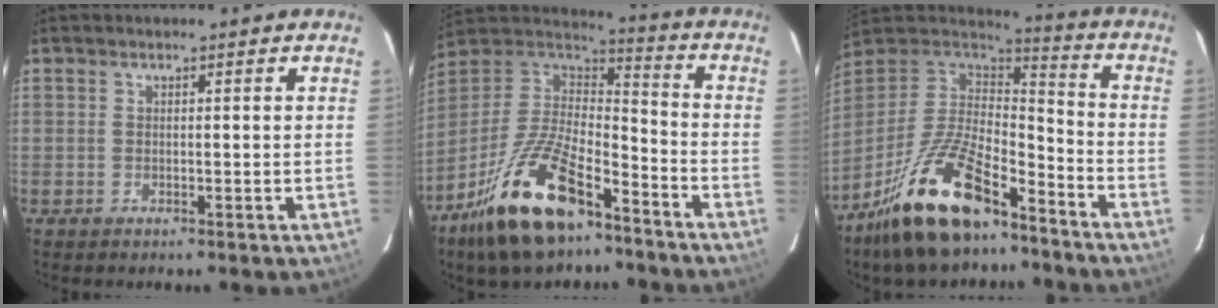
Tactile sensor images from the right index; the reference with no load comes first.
{"total": 21.7, "force": [-13.7, 8.9, 14.3], "torque": [-0.293, -0.015, -0.241]}
{"total": 21.0, "force": [-14.2, 7.9, 13.3], "torque": [-0.268, -0.014, -0.251]}